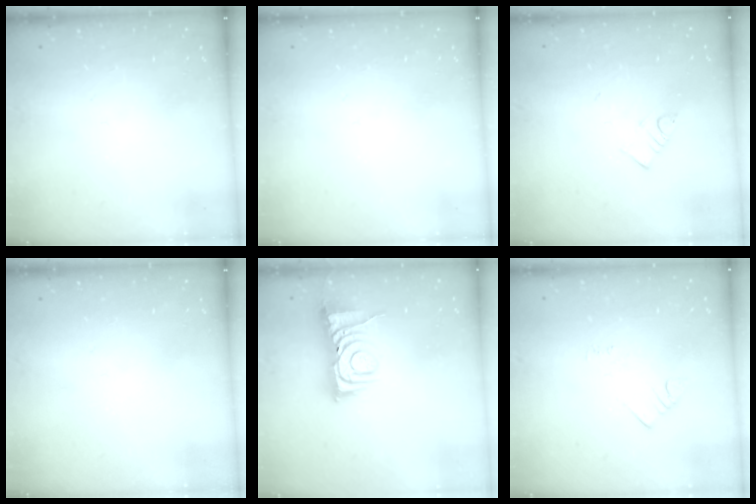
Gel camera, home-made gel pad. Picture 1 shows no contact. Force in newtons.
{"total": 0.0}
{"total": 3.9, "press": 3.9, "slide": 0.5}
{"total": 0.0}
{"total": 7.7, "press": 7.7, "slide": 0.7}
{"total": 2.5, "press": 2.5, "slide": 0.4}